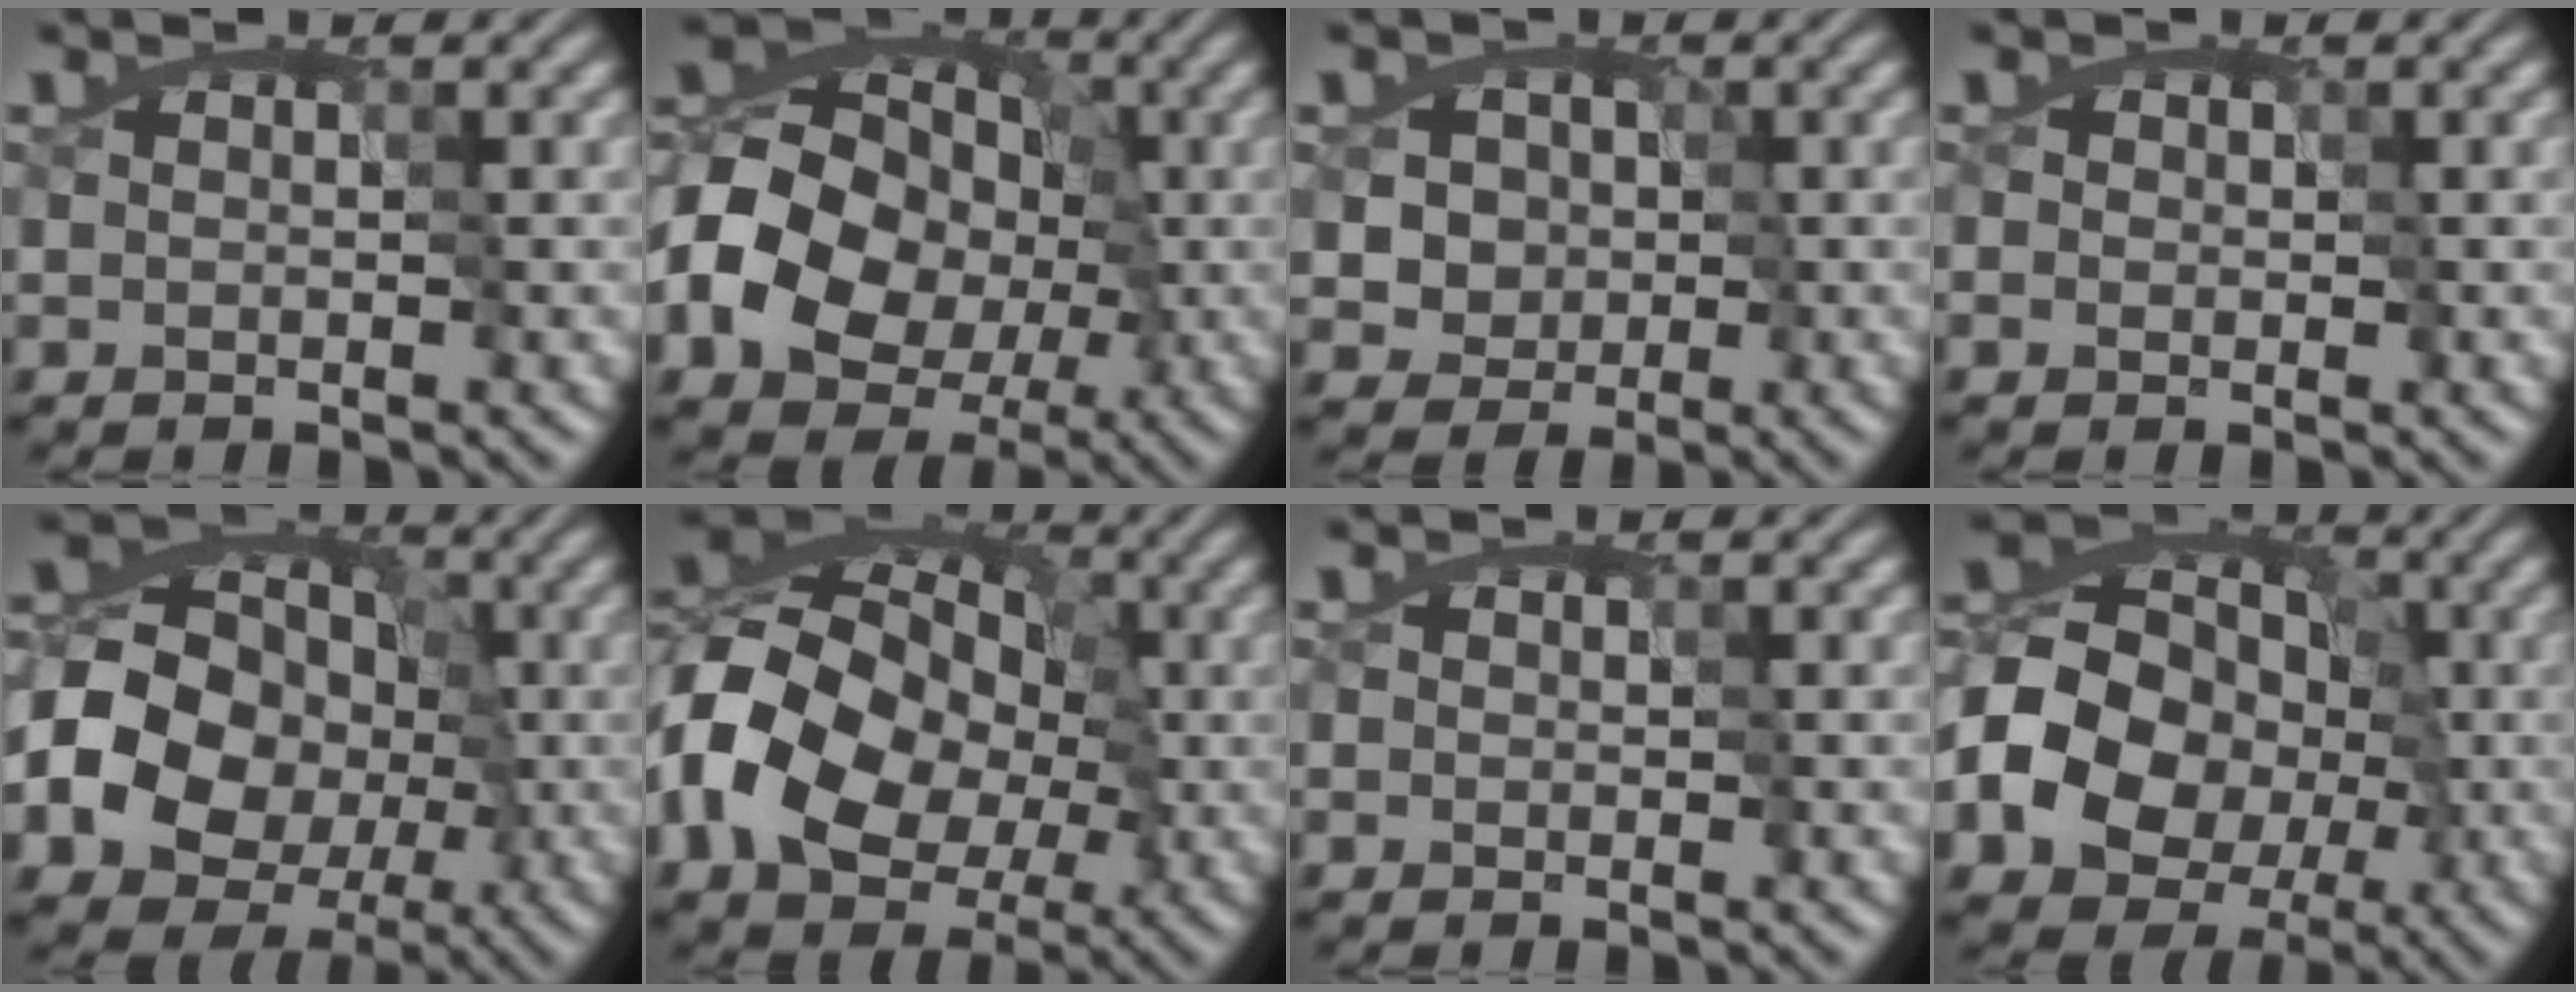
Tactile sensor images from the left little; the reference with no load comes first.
{"total": 14.2, "force": [-3.9, 11.4, 7.5], "torque": [-0.132, -0.008, -0.083]}
{"total": 3.3, "force": [-0.6, 3.1, 1.0], "torque": [-0.008, 0.000, -0.006]}
{"total": 2.0, "force": [0.8, 1.6, 0.9], "torque": [-0.028, 0.006, 0.020]}
{"total": 13.8, "force": [-3.6, 11.8, 6.3], "torque": [-0.110, -0.009, -0.076]}
{"total": 15.9, "force": [-3.9, 11.9, 9.8], "torque": [-0.178, -0.010, -0.091]}
{"total": 0.7, "force": [0.4, 0.6, 0.3], "torque": [-0.008, 0.004, 0.006]}
{"total": 12.6, "force": [-3.7, 10.4, 6.0], "torque": [-0.101, -0.014, -0.081]}